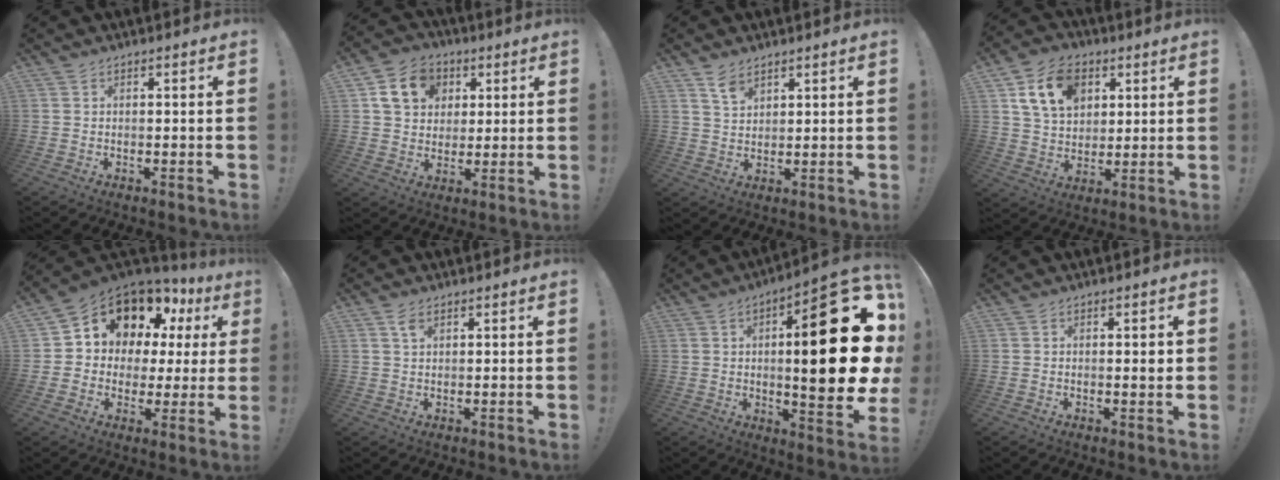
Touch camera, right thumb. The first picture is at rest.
{"total": 11.8, "force": [4.5, 9.7, 4.9], "torque": [-0.074, -0.007, 0.092]}
{"total": 5.2, "force": [3.9, 2.8, 2.1], "torque": [-0.029, -0.025, 0.070]}
{"total": 14.4, "force": [6.1, 10.4, 7.9], "torque": [-0.125, -0.006, 0.119]}
{"total": 12.6, "force": [7.3, 8.2, 6.2], "torque": [-0.104, -0.057, 0.141]}
{"total": 2.6, "force": [1.5, 1.3, 1.7], "torque": [-0.021, -0.006, 0.024]}
{"total": 27.5, "force": [2.9, 6.9, 26.5], "torque": [-0.384, -0.020, 0.042]}
{"total": 1.8, "force": [0.2, 0.4, 1.8], "torque": [-0.026, 0.000, 0.000]}